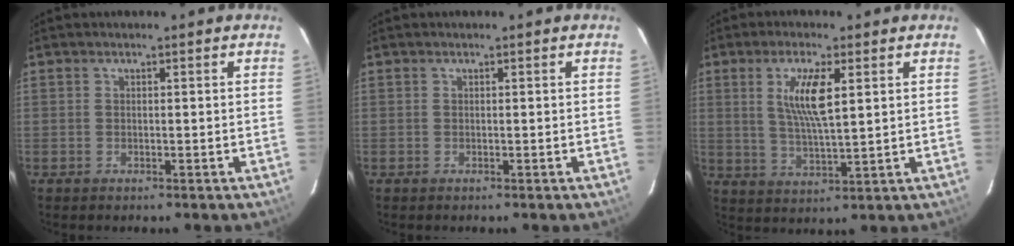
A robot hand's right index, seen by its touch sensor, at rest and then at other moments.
{"total": 0.0}
{"total": 8.0, "force": [2.5, 1.7, 7.4], "torque": [-0.139, -0.003, 0.050]}